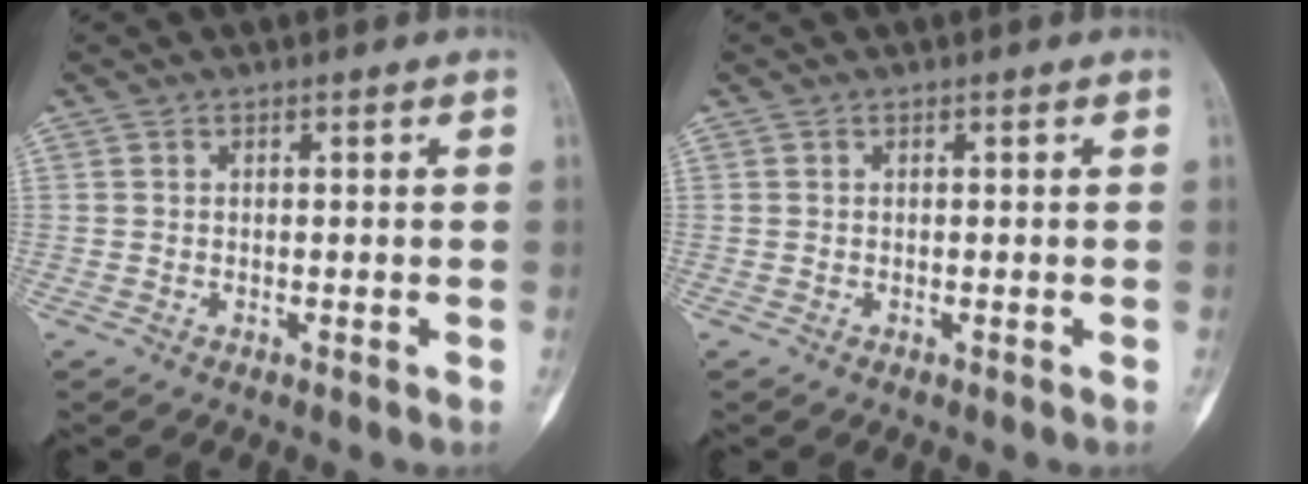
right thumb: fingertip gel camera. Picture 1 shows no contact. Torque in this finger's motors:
{"motor_torque": [0.01, 0.34, 0.13, 0.00, 0.01]}